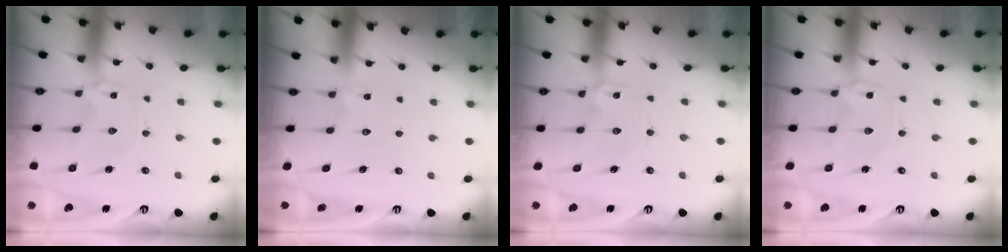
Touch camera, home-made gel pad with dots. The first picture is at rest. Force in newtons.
{"total": 2.0, "press": 1.7, "slide": 1.0}
{"total": 1.4, "press": 1.4, "slide": 0.1}
{"total": 0.0}